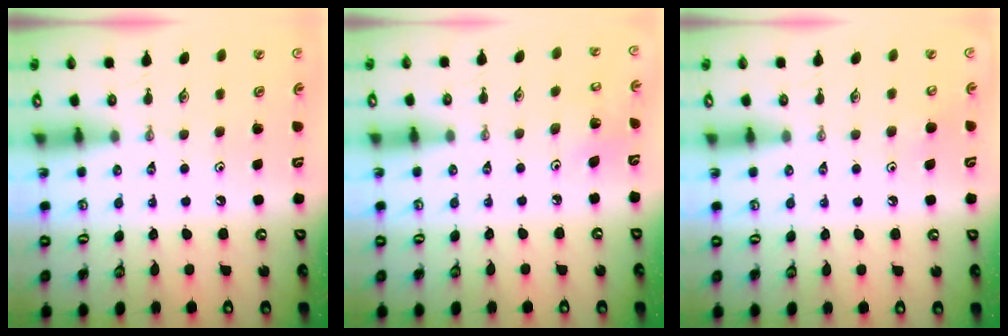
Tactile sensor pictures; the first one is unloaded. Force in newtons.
{"total": 4.2, "press": 4.2, "slide": 0.2}
{"total": 3.9, "press": 3.9, "slide": 0.3}